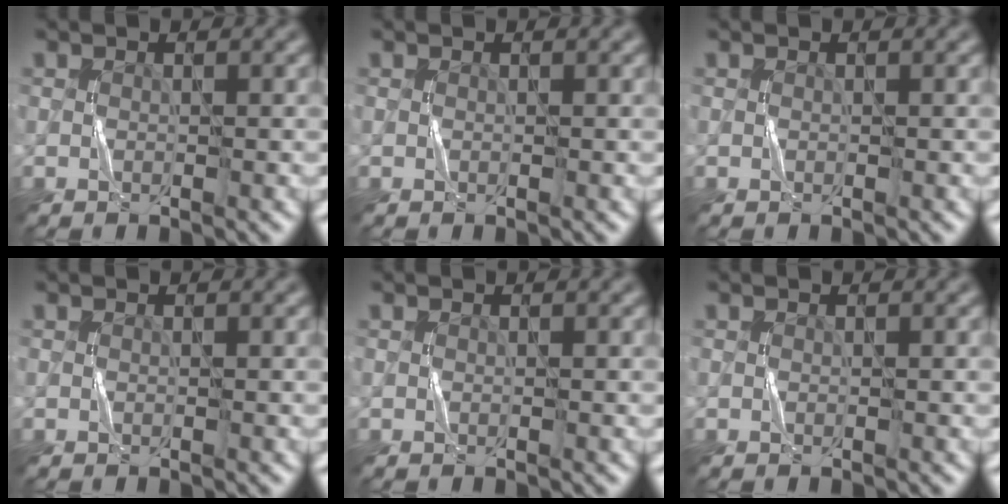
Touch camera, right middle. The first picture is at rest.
{"total": 0.0}
{"total": 0.0}
{"total": 0.0}
{"total": 0.0}
{"total": 0.0}